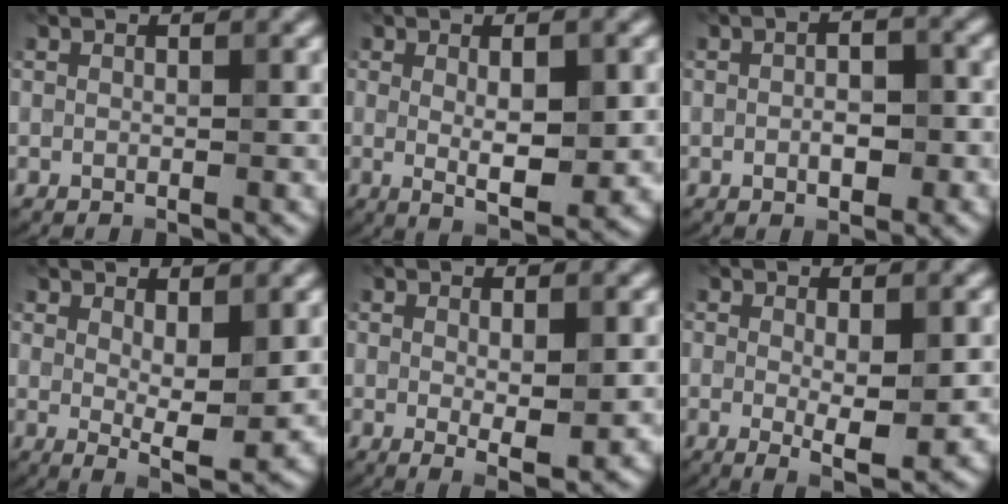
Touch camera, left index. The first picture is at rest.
{"total": 5.1, "force": [0.2, 1.4, 4.9], "torque": [-0.080, -0.009, 0.009]}
{"total": 3.3, "force": [-0.6, 1.7, 2.9], "torque": [-0.043, -0.001, -0.007]}
{"total": 4.4, "force": [0.8, 1.3, 4.1], "torque": [-0.065, -0.016, 0.018]}
{"total": 3.5, "force": [-0.1, 0.8, 3.4], "torque": [-0.052, -0.010, 0.004]}
{"total": 4.3, "force": [-0.4, 1.2, 4.1], "torque": [-0.067, -0.013, -0.002]}